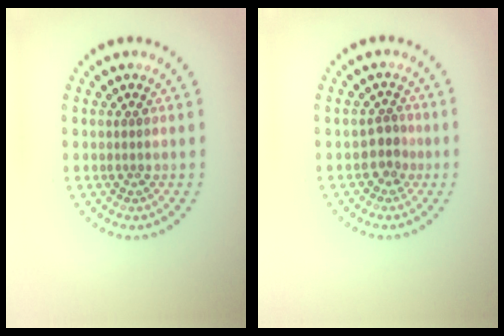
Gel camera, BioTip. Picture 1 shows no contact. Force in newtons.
{"total": 1.8, "press": 1.4, "slide": 1.2}